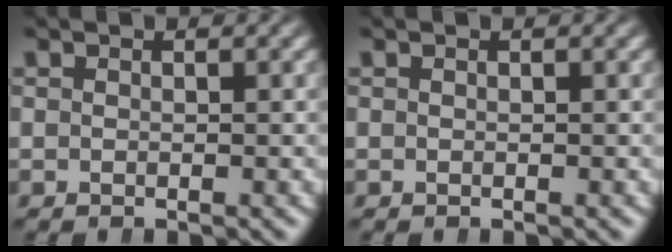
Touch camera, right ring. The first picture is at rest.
{"total": 0.0}